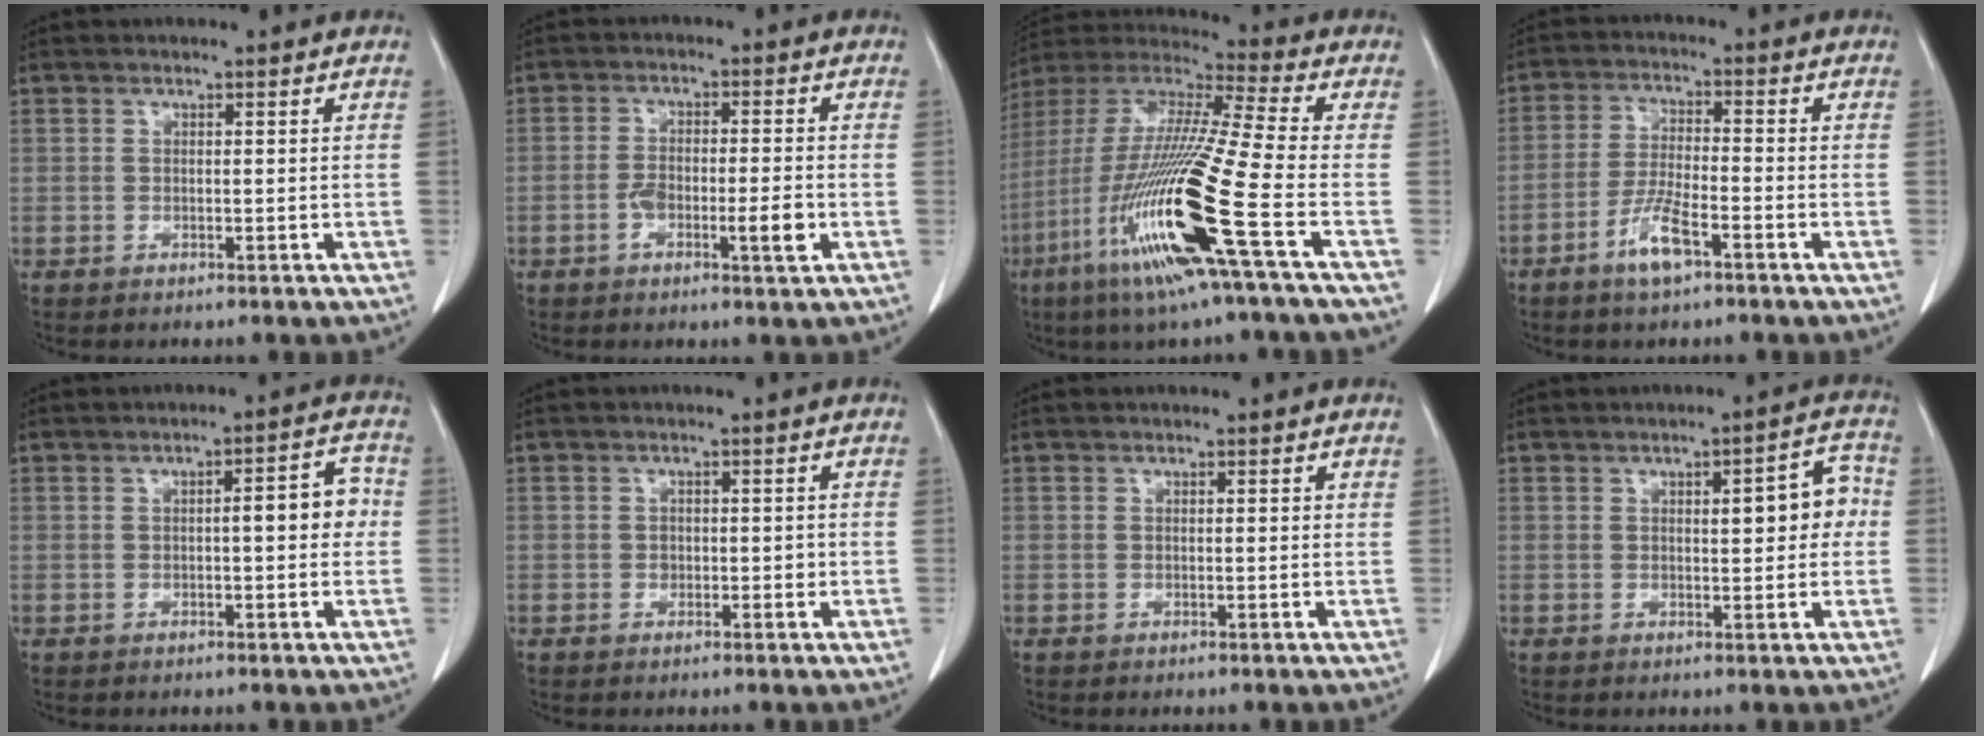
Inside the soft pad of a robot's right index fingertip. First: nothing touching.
{"total": 5.8, "force": [-1.9, 1.2, 5.4], "torque": [-0.092, 0.003, -0.031]}
{"total": 21.5, "force": [-8.0, -0.5, 19.9], "torque": [-0.430, -0.042, -0.165]}
{"total": 6.2, "force": [-3.7, 1.0, 4.9], "torque": [-0.101, -0.005, -0.071]}
{"total": 5.2, "force": [0.0, 1.3, 5.0], "torque": [-0.062, 0.020, -0.005]}
{"total": 1.6, "force": [-0.2, 1.3, 1.0], "torque": [-0.013, 0.003, -0.001]}
{"total": 0.0}
{"total": 6.2, "force": [0.8, 1.9, 5.8], "torque": [-0.071, 0.020, 0.010]}